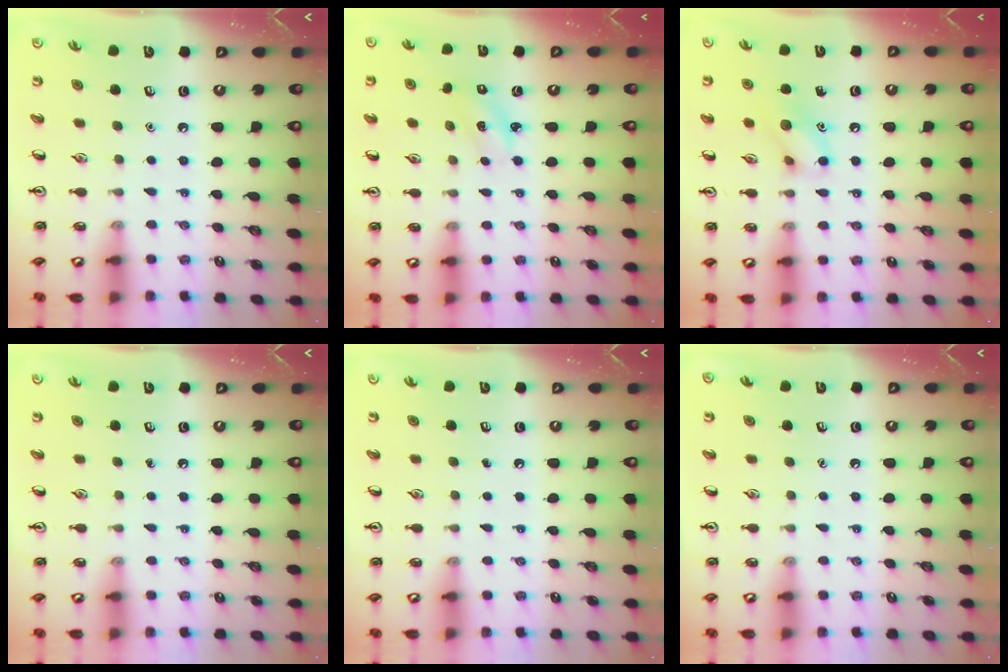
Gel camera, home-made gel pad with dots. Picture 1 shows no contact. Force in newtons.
{"total": 2.2, "press": 2.1, "slide": 0.7}
{"total": 9.5, "press": 9.5, "slide": 0.8}
{"total": 0.0}
{"total": 0.0}
{"total": 0.0}